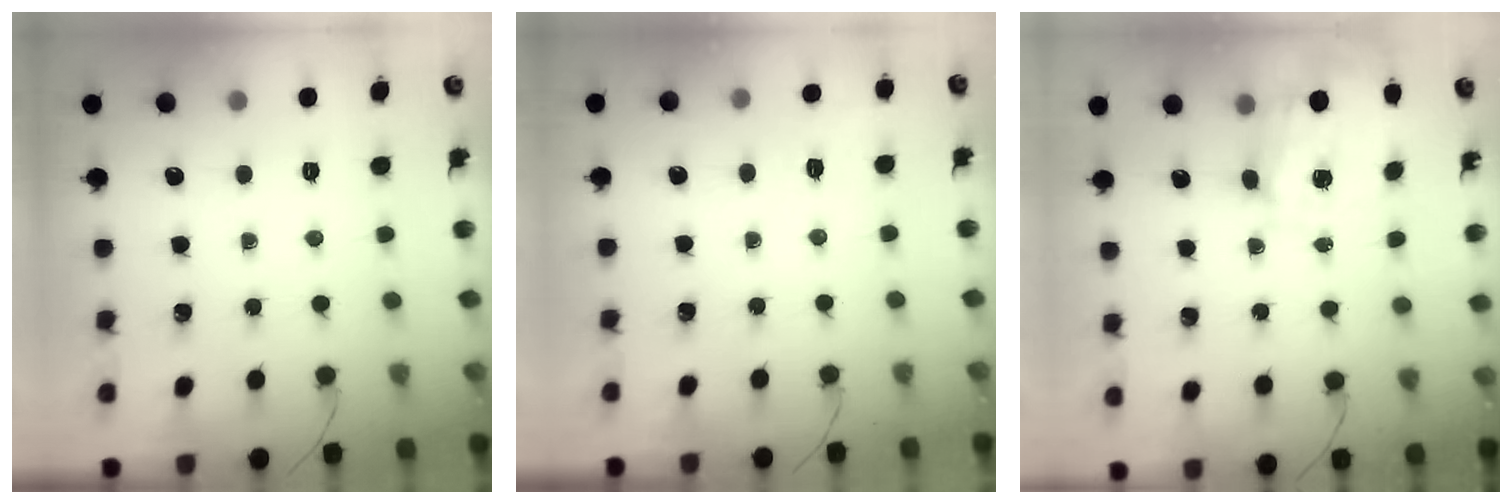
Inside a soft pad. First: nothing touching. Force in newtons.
{"total": 7.7, "press": 7.5, "slide": 1.9}
{"total": 3.5, "press": 3.4, "slide": 1.0}